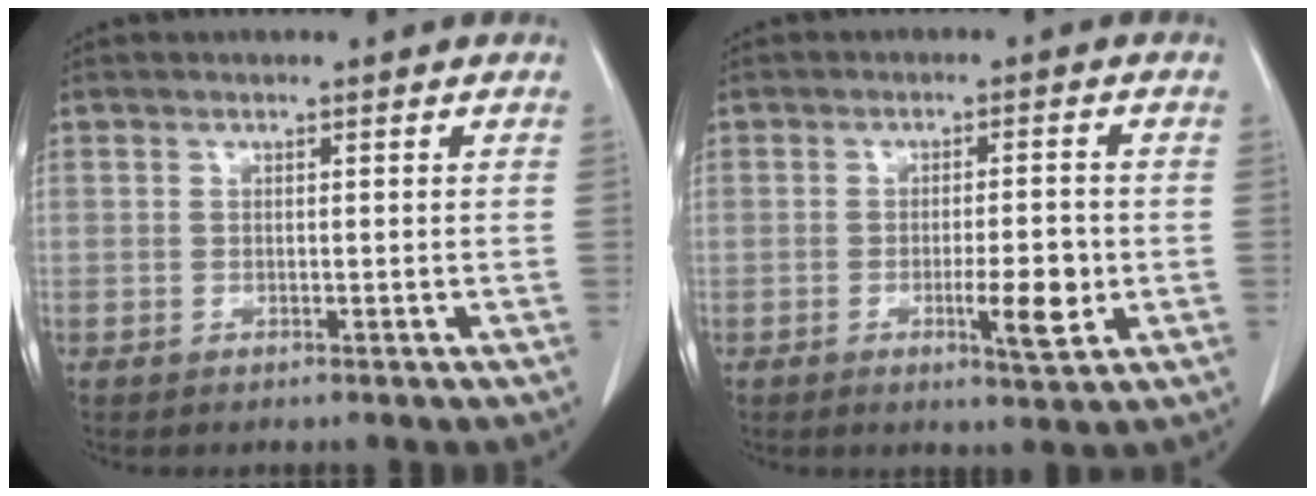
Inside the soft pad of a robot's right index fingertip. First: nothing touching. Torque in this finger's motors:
{"motor_torque": [0.53, -0.41, 0.14, 0.05]}